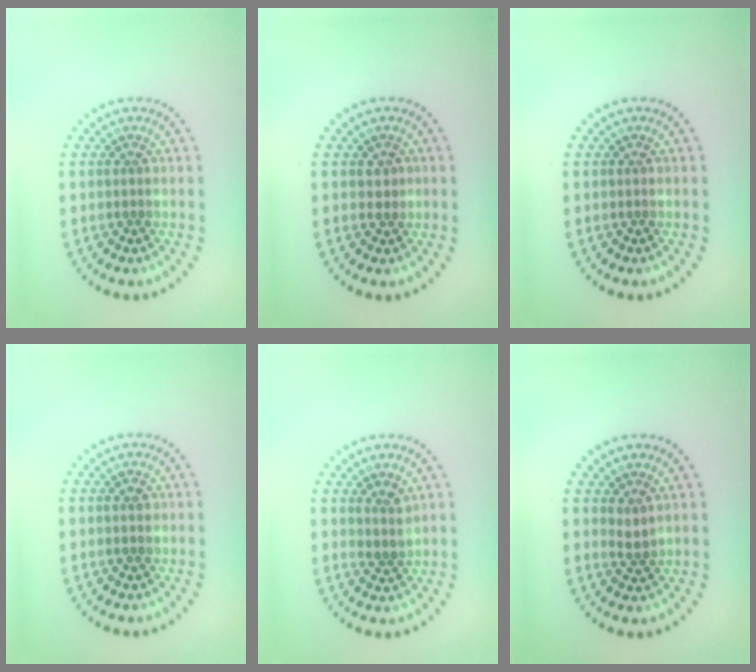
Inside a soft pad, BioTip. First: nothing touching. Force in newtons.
{"total": 0.9, "press": 0.8, "slide": 0.4}
{"total": 0.0}
{"total": 1.0, "press": 1.0, "slide": 0.3}
{"total": 1.5, "press": 1.2, "slide": 1.0}
{"total": 1.2, "press": 1.0, "slide": 0.6}